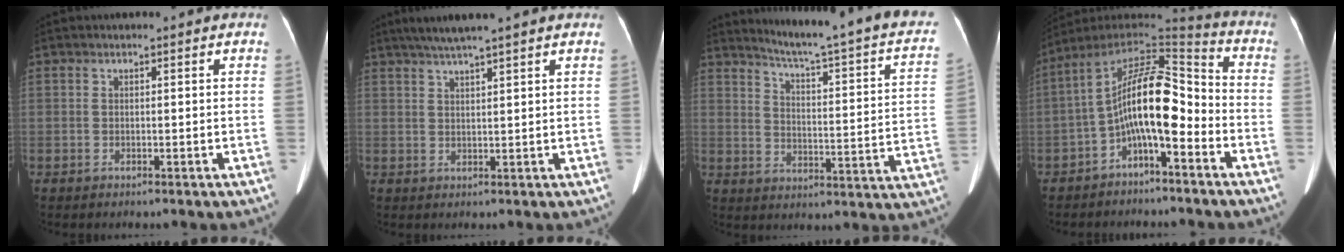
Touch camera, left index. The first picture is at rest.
{"total": 6.7, "force": [5.4, -0.7, 4.0], "torque": [-0.070, 0.025, 0.088]}
{"total": 22.5, "force": [19.0, 0.6, 12.1], "torque": [-0.167, -0.058, 0.229]}
{"total": 12.7, "force": [-4.0, 3.3, 11.7], "torque": [-0.202, 0.044, -0.066]}